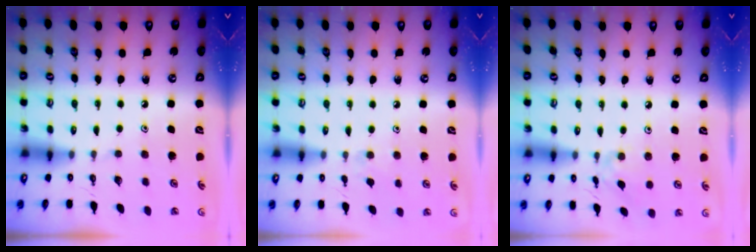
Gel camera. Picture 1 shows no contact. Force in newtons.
{"total": 3.3, "press": 3.2, "slide": 0.7}
{"total": 2.0, "press": 1.9, "slide": 0.5}